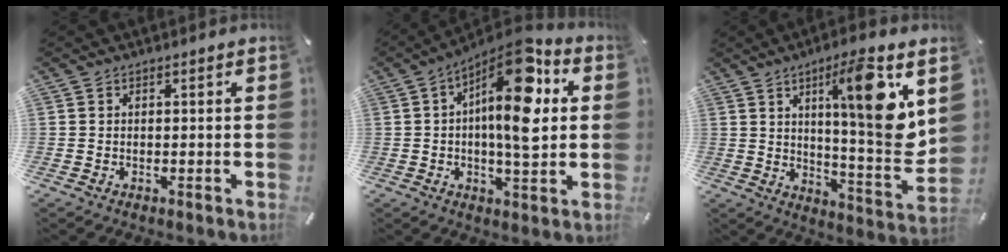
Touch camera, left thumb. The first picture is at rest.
{"total": 17.7, "force": [4.8, 6.3, 15.8], "torque": [-0.259, -0.031, 0.070]}
{"total": 16.9, "force": [7.2, 2.5, 15.1], "torque": [-0.221, -0.045, 0.100]}